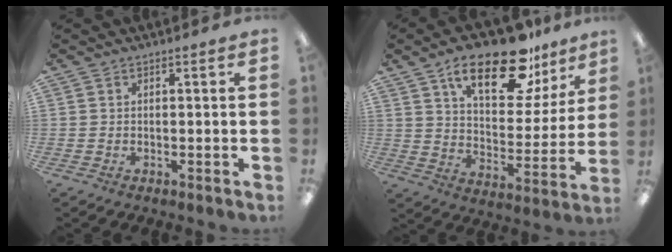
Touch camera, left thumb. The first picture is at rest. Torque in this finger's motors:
{"motor_torque": [0.30, 0.34, 1.48, -1.29, 0.22]}